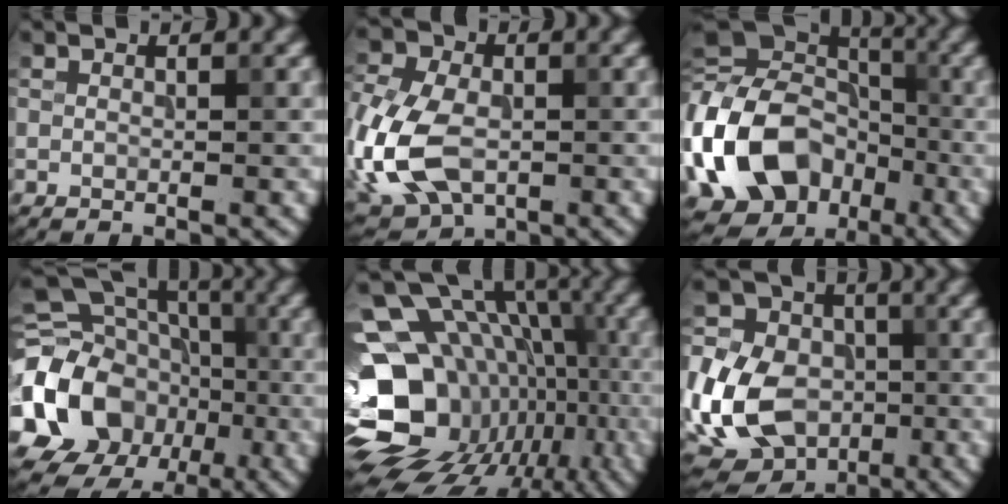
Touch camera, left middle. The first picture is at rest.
{"total": 10.8, "force": [-2.8, 7.1, 7.6], "torque": [-0.189, -0.012, -0.066]}
{"total": 14.8, "force": [-4.3, 11.4, 8.5], "torque": [-0.198, -0.005, -0.091]}
{"total": 14.9, "force": [-3.5, 12.4, 7.6], "torque": [-0.177, -0.014, -0.077]}
{"total": 18.5, "force": [-4.9, 14.2, 10.8], "torque": [-0.181, 0.010, -0.051]}
{"total": 14.3, "force": [-3.7, 11.1, 8.2], "torque": [-0.167, -0.014, -0.088]}